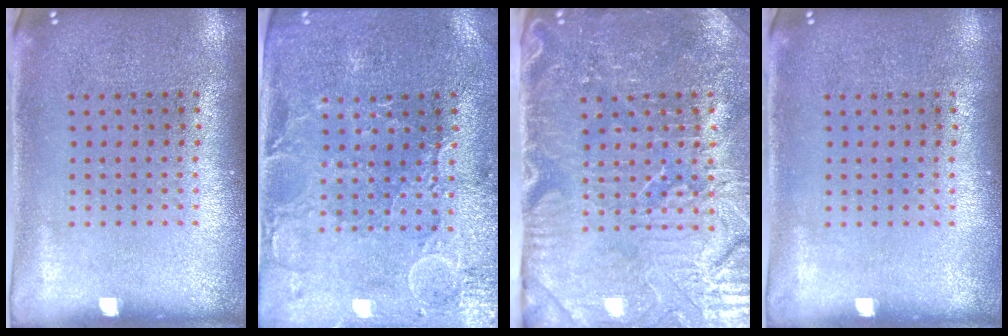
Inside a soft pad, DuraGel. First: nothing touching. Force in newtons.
{"total": 0.8, "press": 0.7, "slide": 0.4}
{"total": 5.0, "press": 4.5, "slide": 2.2}
{"total": 0.0}